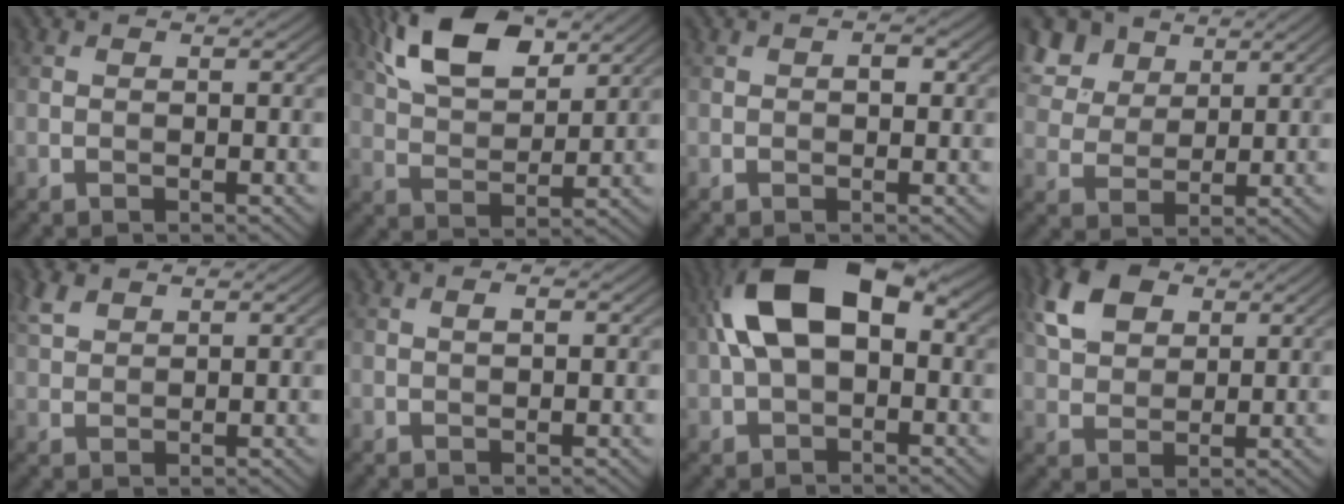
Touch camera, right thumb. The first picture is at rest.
{"total": 11.1, "force": [6.4, 5.0, 7.5], "torque": [-0.168, 0.012, 0.123]}
{"total": 1.1, "force": [0.0, 0.6, 0.9], "torque": [-0.010, 0.001, -0.002]}
{"total": 8.2, "force": [5.1, 5.2, 3.9], "torque": [-0.130, 0.009, 0.102]}
{"total": 2.9, "force": [2.0, 1.5, 1.5], "torque": [-0.039, 0.006, 0.045]}
{"total": 0.8, "force": [0.2, 0.2, 0.8], "torque": [-0.013, 0.002, 0.004]}
{"total": 12.5, "force": [1.8, 6.9, 10.2], "torque": [-0.208, 0.024, 0.021]}
{"total": 7.2, "force": [3.4, 4.7, 4.3], "torque": [-0.106, 0.010, 0.061]}